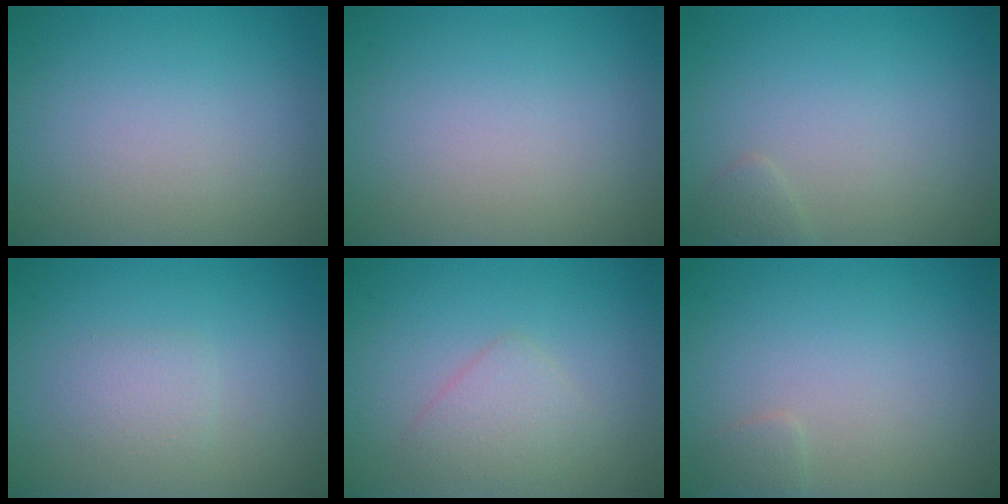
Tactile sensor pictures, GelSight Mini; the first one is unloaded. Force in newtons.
{"total": 0.0}
{"total": 0.8, "press": 0.8, "slide": 0.0}
{"total": 1.5, "press": 1.5, "slide": 0.0}
{"total": 2.2, "press": 2.2, "slide": 0.1}
{"total": 0.8, "press": 0.8, "slide": 0.1}